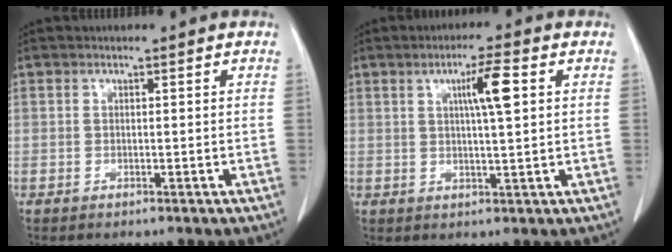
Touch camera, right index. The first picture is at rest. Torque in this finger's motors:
{"motor_torque": [0.21, 0.17, 0.13, 0.06]}